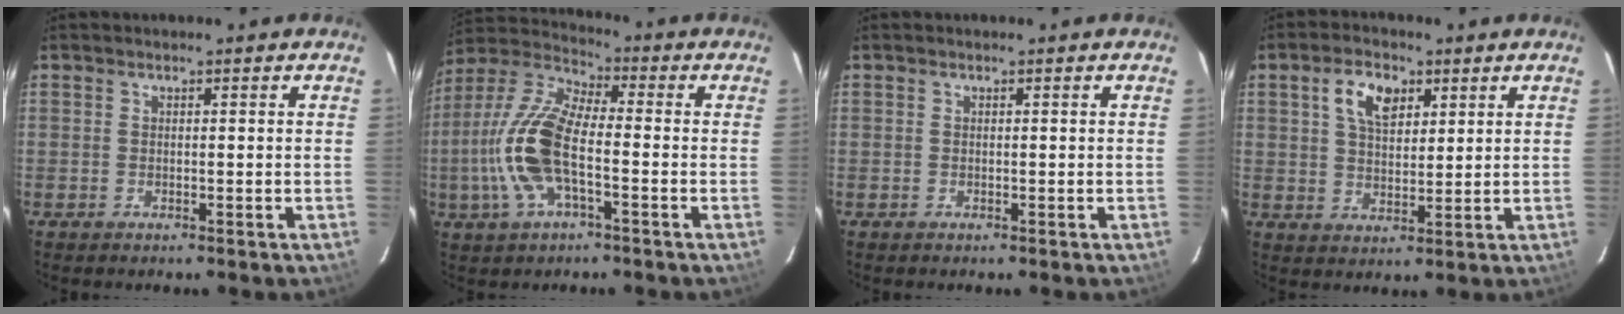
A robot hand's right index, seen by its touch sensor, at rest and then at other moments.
{"total": 14.4, "force": [-3.2, 5.3, 13.0], "torque": [-0.280, 0.005, -0.070]}
{"total": 0.0}
{"total": 6.9, "force": [3.1, 4.0, 4.7], "torque": [-0.084, 0.015, 0.057]}